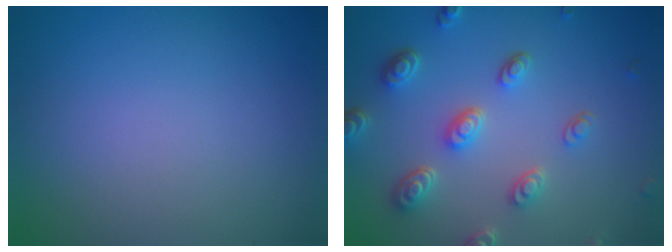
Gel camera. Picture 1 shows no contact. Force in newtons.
{"total": 4.5, "press": 3.6, "slide": 2.7}